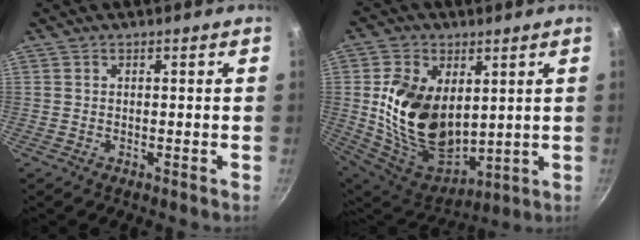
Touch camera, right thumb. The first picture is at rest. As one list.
[{"total": 19.8, "force": [2.6, 12.4, 15.3], "torque": [-0.257, -0.024, 0.074]}]